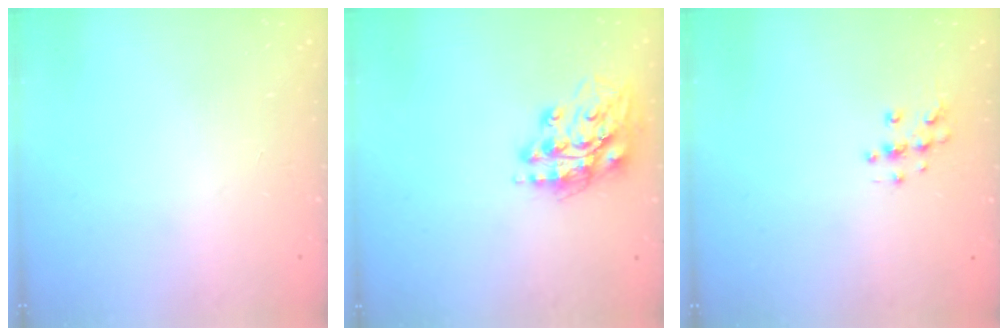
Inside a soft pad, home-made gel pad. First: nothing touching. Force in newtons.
{"total": 15.4, "press": 15.3, "slide": 1.9}
{"total": 5.0, "press": 4.7, "slide": 1.6}